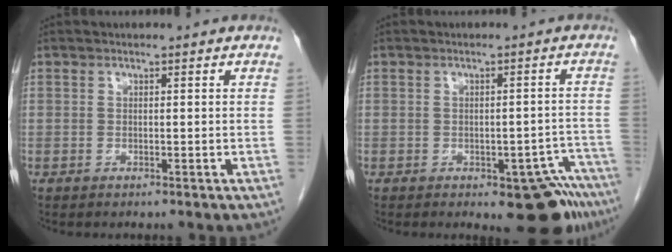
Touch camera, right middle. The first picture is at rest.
{"total": 7.8, "force": [-5.5, 2.5, 4.9], "torque": [-0.030, 0.008, -0.069]}